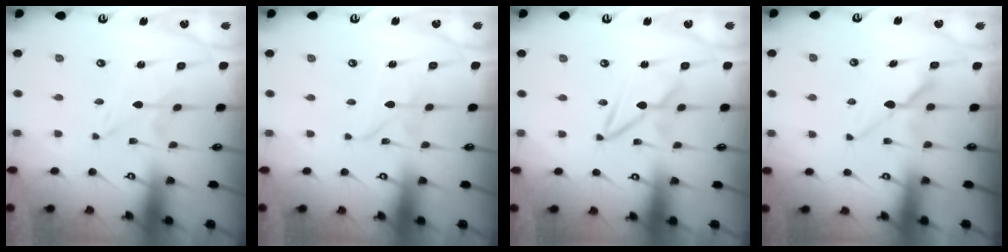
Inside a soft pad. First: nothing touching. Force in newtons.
{"total": 2.8, "press": 2.8, "slide": 0.3}
{"total": 5.8, "press": 5.8, "slide": 0.4}
{"total": 7.6, "press": 7.6, "slide": 0.5}